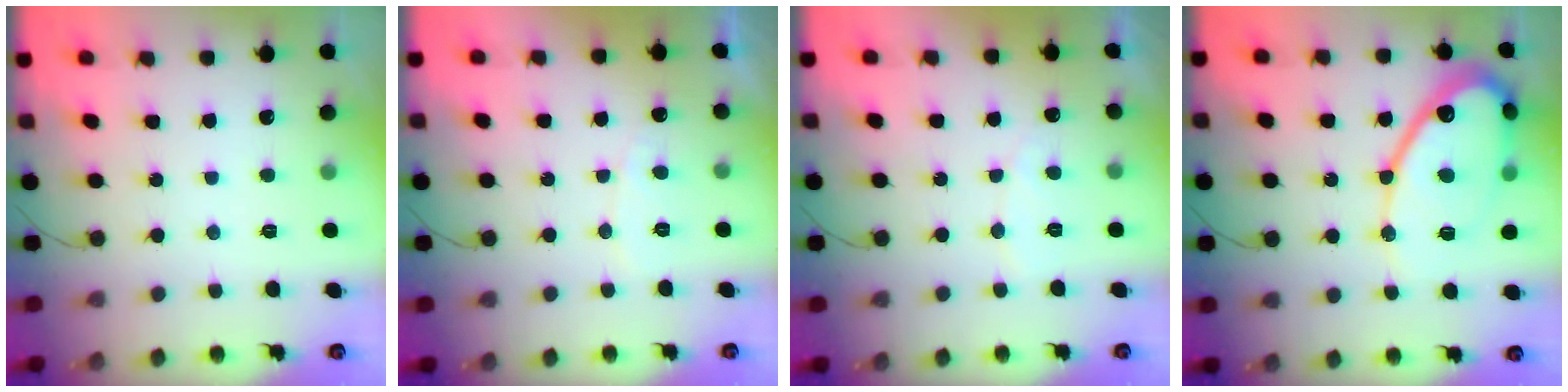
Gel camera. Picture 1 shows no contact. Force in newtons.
{"total": 4.4, "press": 4.4, "slide": 0.3}
{"total": 4.8, "press": 4.8, "slide": 0.4}
{"total": 16.3, "press": 16.1, "slide": 2.0}